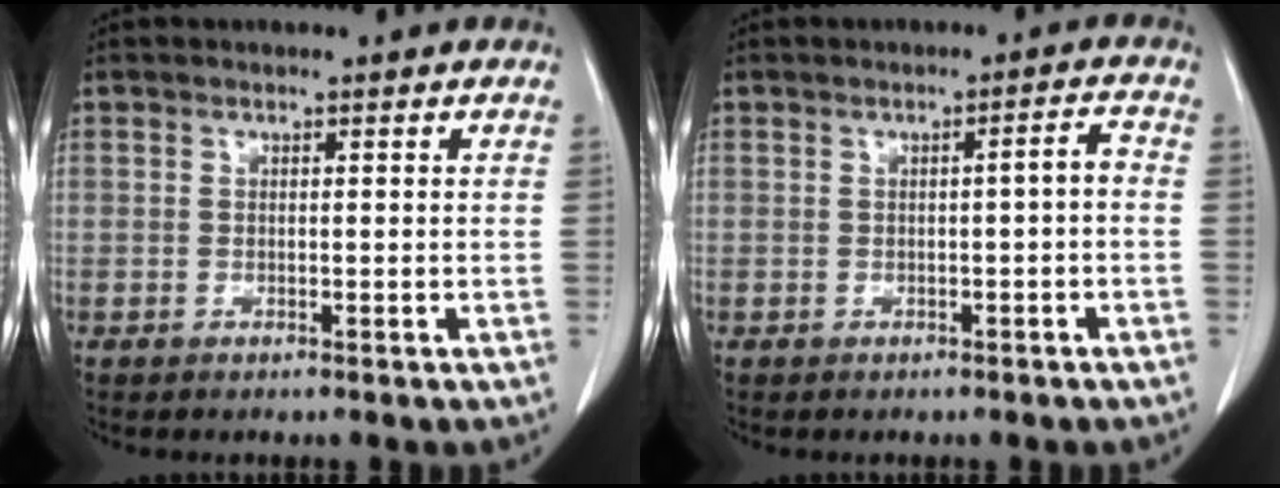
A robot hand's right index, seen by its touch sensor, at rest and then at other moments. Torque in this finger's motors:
{"motor_torque": [0.36, -0.23, 0.13, 0.04]}